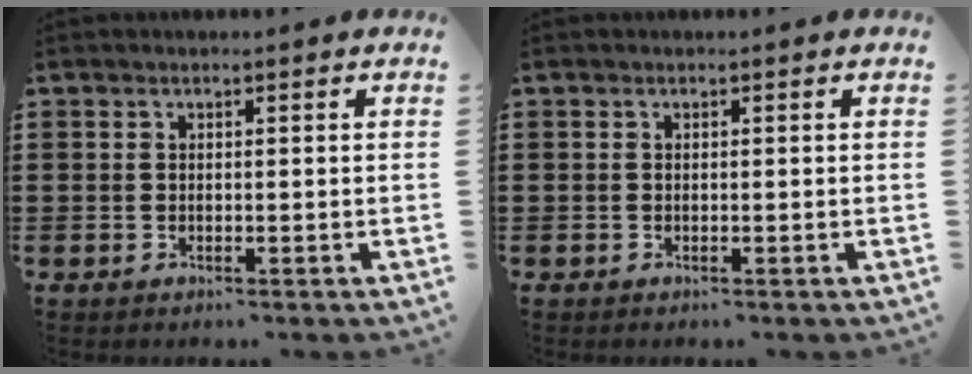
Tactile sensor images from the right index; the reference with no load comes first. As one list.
[{"total": 0.0}]